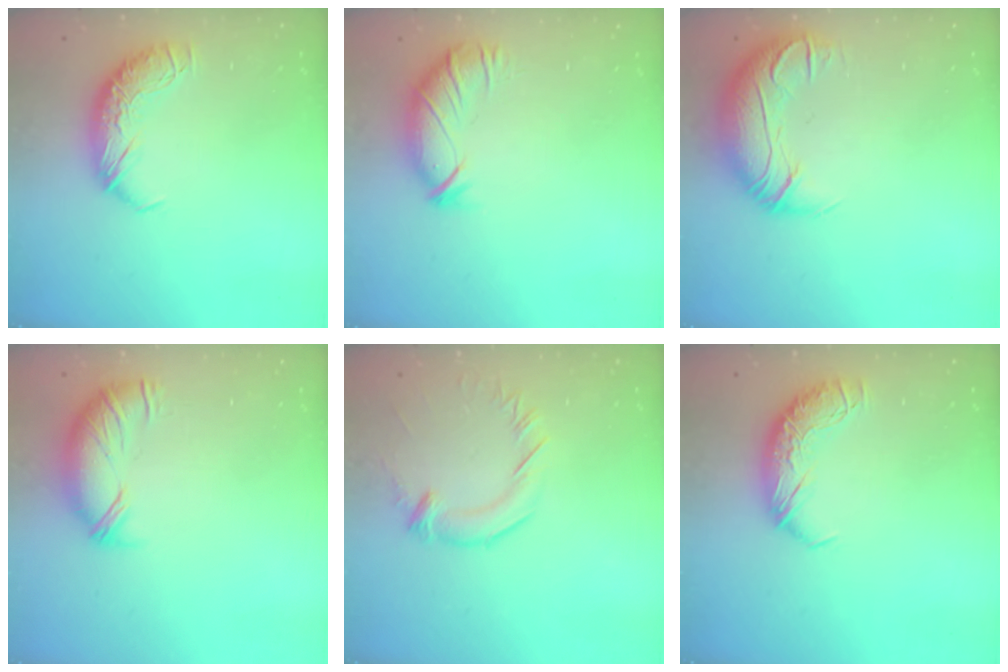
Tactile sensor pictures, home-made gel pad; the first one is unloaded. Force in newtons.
{"total": 2.9, "press": 2.3, "slide": 1.7}
{"total": 2.9, "press": 0.9, "slide": 2.8}
{"total": 3.0, "press": 2.0, "slide": 2.3}
{"total": 2.3, "press": 2.3, "slide": 0.6}
{"total": 0.0}